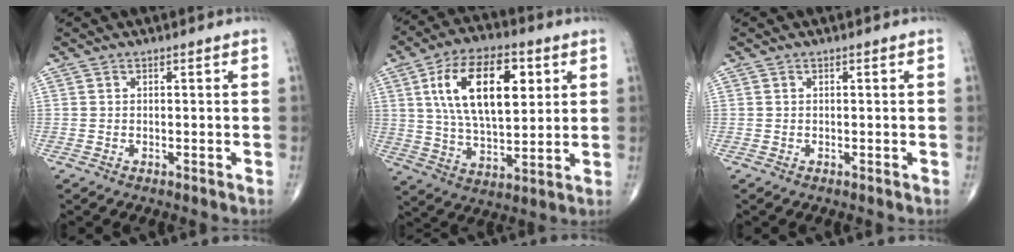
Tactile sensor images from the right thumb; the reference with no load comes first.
{"total": 18.5, "force": [5.5, 9.1, 15.2], "torque": [-0.245, -0.007, 0.097]}
{"total": 0.0}